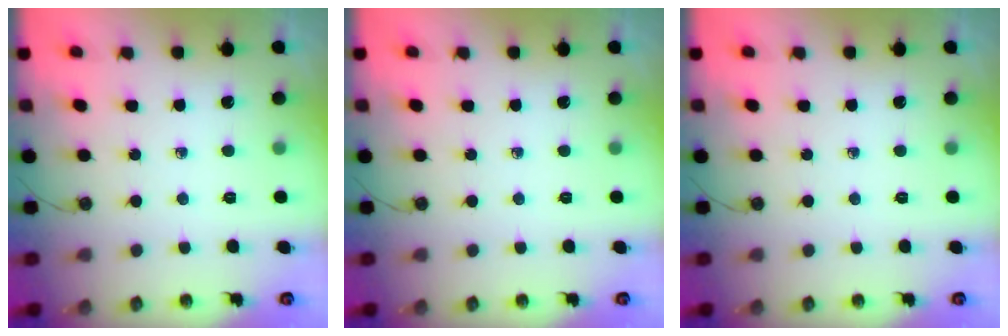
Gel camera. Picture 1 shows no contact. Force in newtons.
{"total": 0.0}
{"total": 0.0}